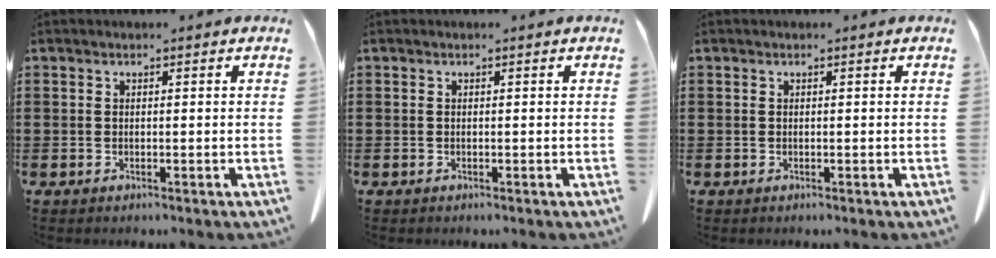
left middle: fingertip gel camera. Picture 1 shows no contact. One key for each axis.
{"total": 0.0}
{"total": 0.0}